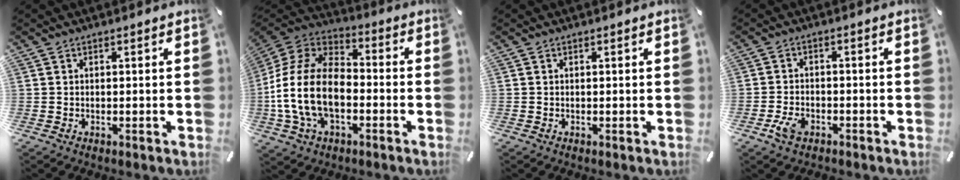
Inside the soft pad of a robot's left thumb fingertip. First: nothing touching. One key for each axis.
{"total": 17.7, "fx": -5.1, "fy": 11.7, "fz": 12.3, "tx": -0.257, "ty": 0.037, "tz": -0.090}
{"total": 0.0}
{"total": 4.2, "fx": -2.5, "fy": 2.4, "fz": 2.4, "tx": -0.059, "ty": 0.005, "tz": -0.049}